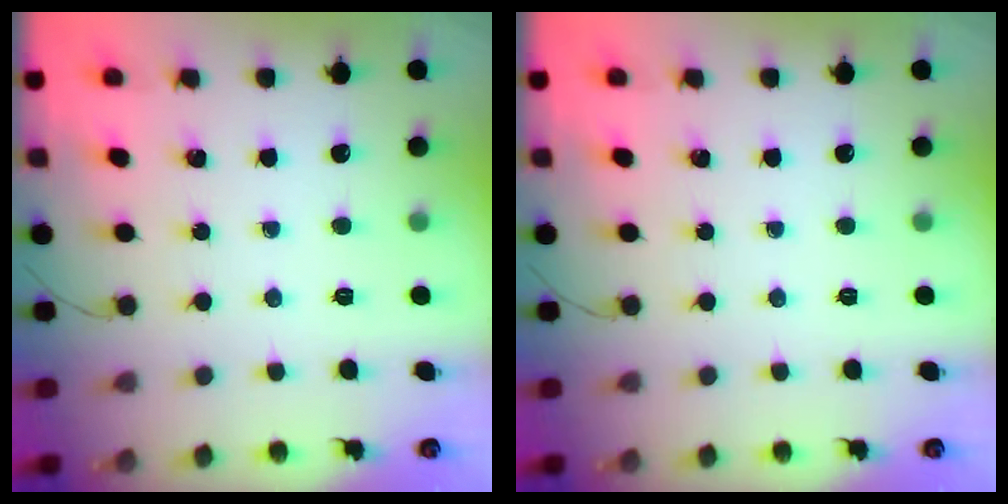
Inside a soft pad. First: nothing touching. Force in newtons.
{"total": 0.0}